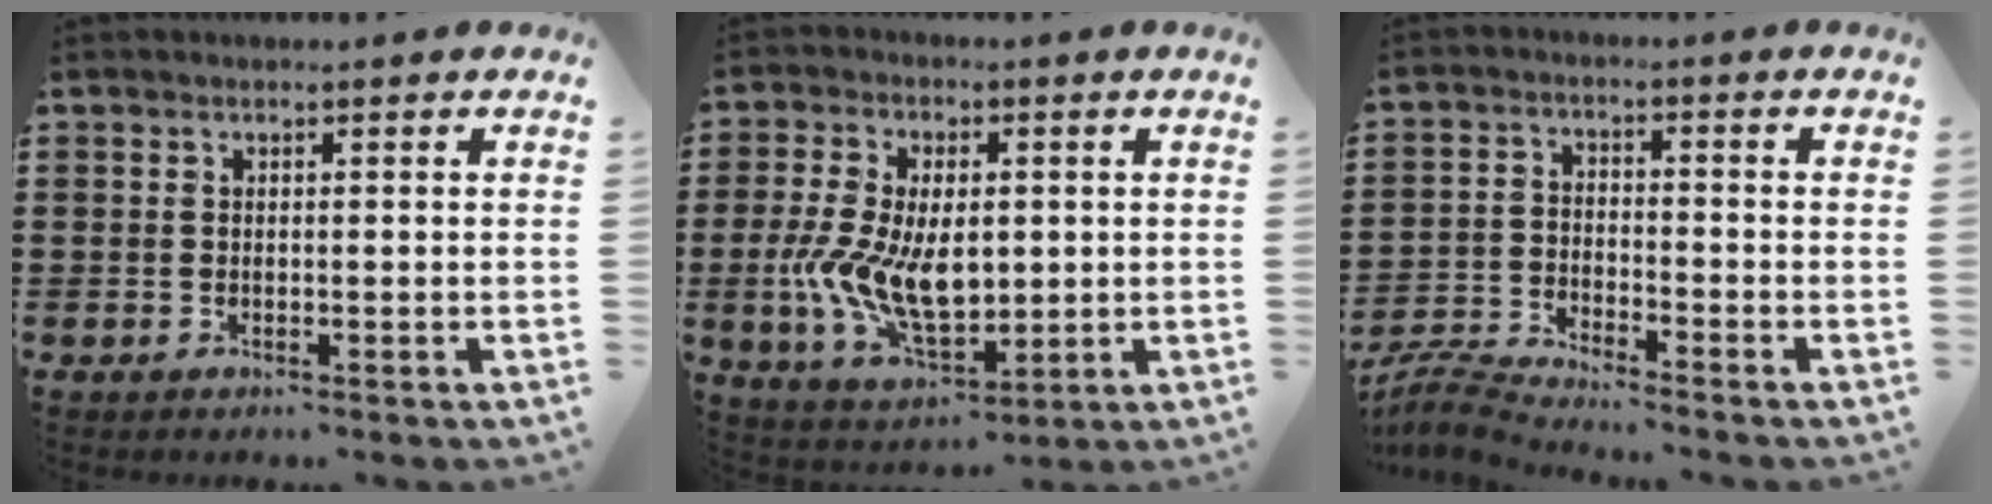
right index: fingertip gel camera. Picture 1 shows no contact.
{"total": 11.3, "force": [-0.3, 6.6, 9.1], "torque": [-0.202, 0.004, -0.004]}
{"total": 4.9, "force": [-4.9, -0.3, 0.8], "torque": [-0.037, -0.009, -0.105]}